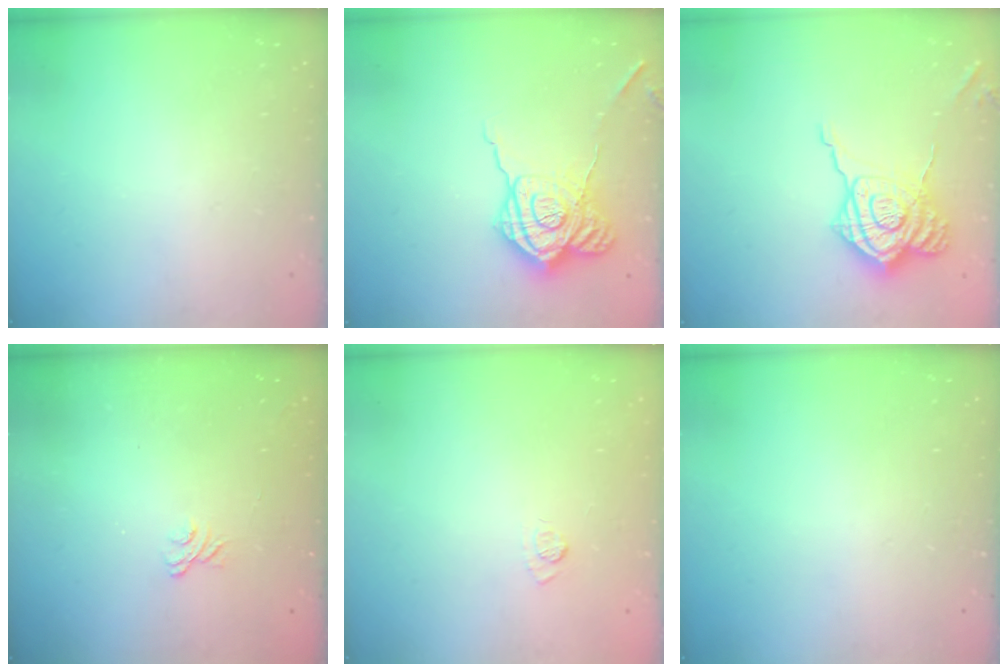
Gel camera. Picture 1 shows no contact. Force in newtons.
{"total": 18.6, "press": 18.6, "slide": 1.4}
{"total": 16.6, "press": 16.5, "slide": 1.4}
{"total": 1.9, "press": 1.5, "slide": 1.1}
{"total": 7.5, "press": 7.3, "slide": 1.4}
{"total": 0.0}